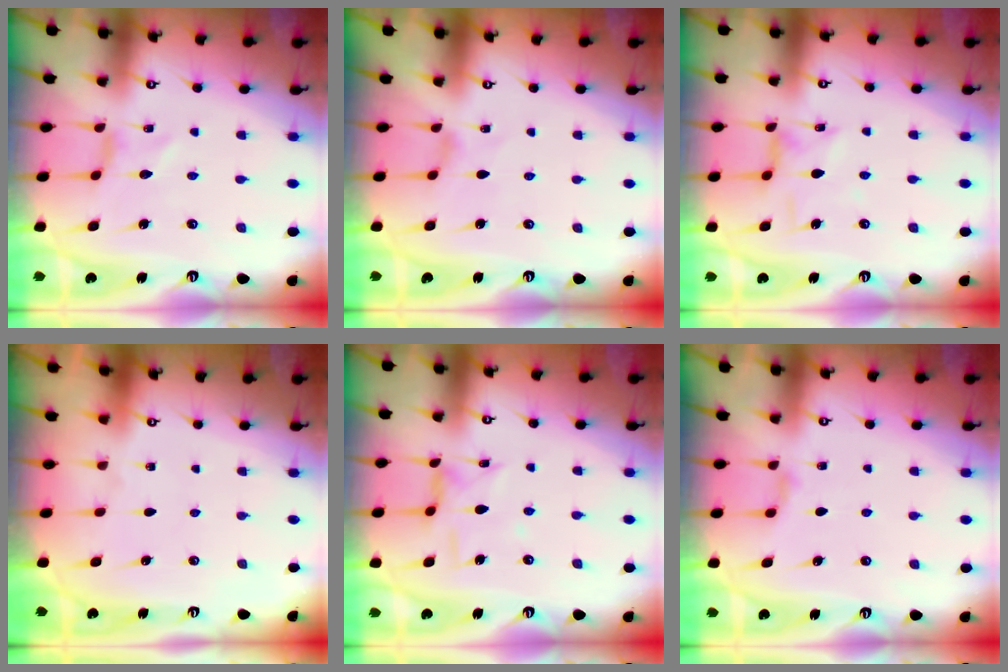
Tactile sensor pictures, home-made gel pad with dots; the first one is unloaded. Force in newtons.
{"total": 0.0}
{"total": 2.8, "press": 2.8, "slide": 0.2}
{"total": 0.0}
{"total": 4.8, "press": 4.8, "slide": 0.3}
{"total": 4.7, "press": 4.6, "slide": 0.5}